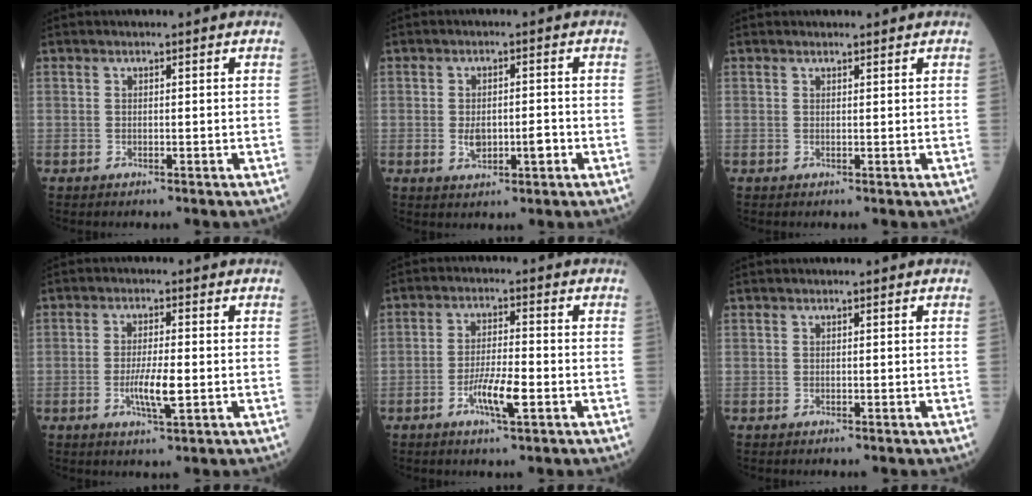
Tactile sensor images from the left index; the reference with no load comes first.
{"total": 4.2, "force": [-1.2, 1.9, 3.6], "torque": [-0.057, 0.002, -0.013]}
{"total": 1.1, "force": [1.1, 0.2, 0.0], "torque": [-0.004, 0.004, 0.016]}
{"total": 4.7, "force": [-1.2, 0.6, 4.5], "torque": [-0.084, -0.007, -0.019]}
{"total": 5.6, "force": [-2.4, 0.7, 5.0], "torque": [-0.093, -0.005, -0.045]}
{"total": 0.0}